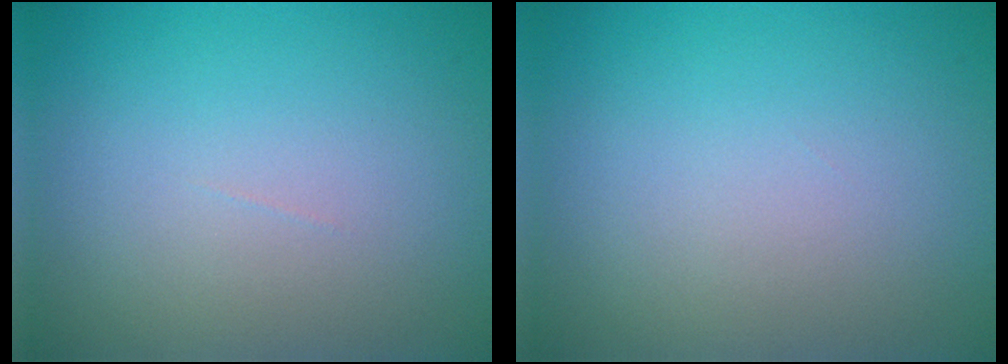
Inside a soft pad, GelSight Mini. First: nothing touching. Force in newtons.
{"total": 0.0}